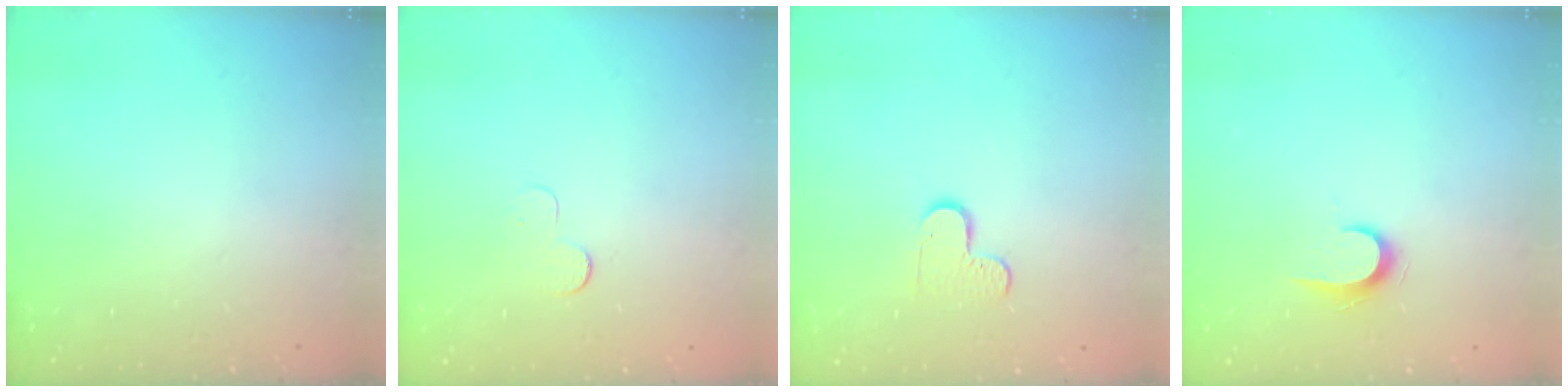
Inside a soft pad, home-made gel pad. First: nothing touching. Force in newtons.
{"total": 2.9, "press": 2.9, "slide": 0.3}
{"total": 5.1, "press": 5.0, "slide": 0.5}
{"total": 6.6, "press": 6.6, "slide": 0.7}